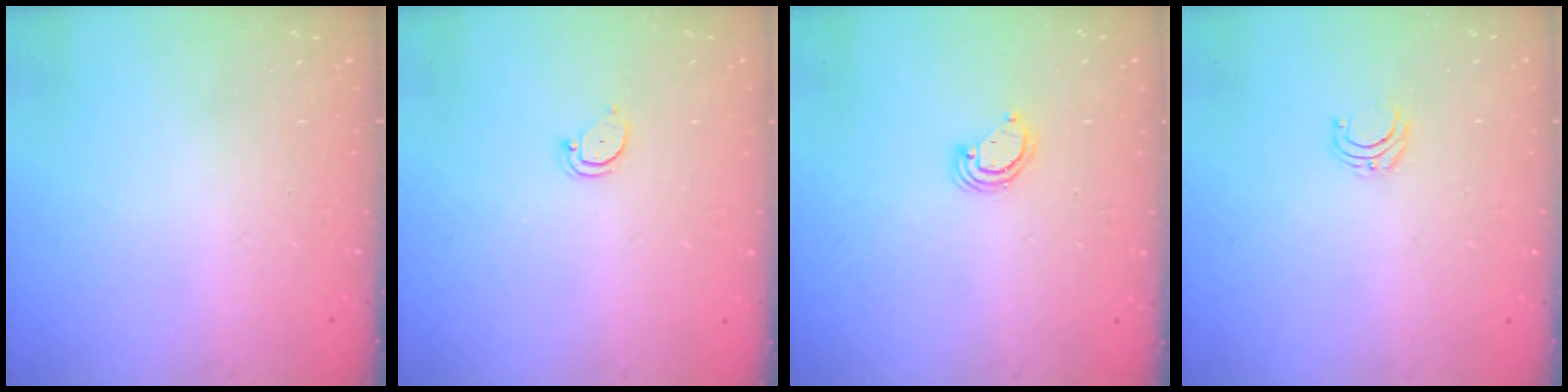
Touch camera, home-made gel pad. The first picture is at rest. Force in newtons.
{"total": 2.6, "press": 2.6, "slide": 0.0}
{"total": 3.9, "press": 3.9, "slide": 0.3}
{"total": 4.0, "press": 4.0, "slide": 0.3}